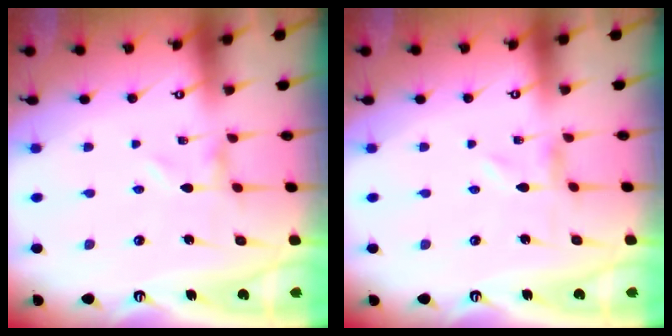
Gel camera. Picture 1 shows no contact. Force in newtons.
{"total": 0.0}